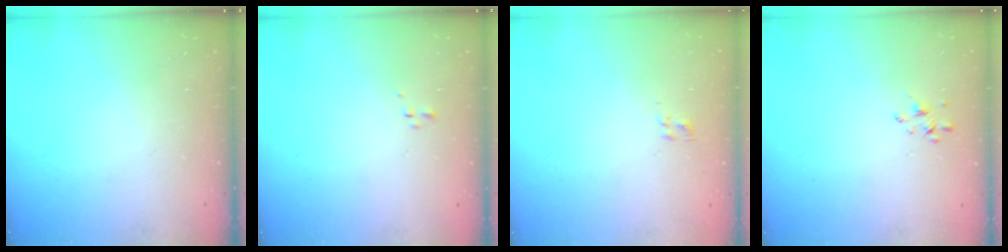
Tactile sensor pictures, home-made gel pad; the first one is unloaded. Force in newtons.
{"total": 0.6, "press": 0.6, "slide": 0.1}
{"total": 1.9, "press": 1.5, "slide": 1.1}
{"total": 2.1, "press": 2.0, "slide": 0.6}